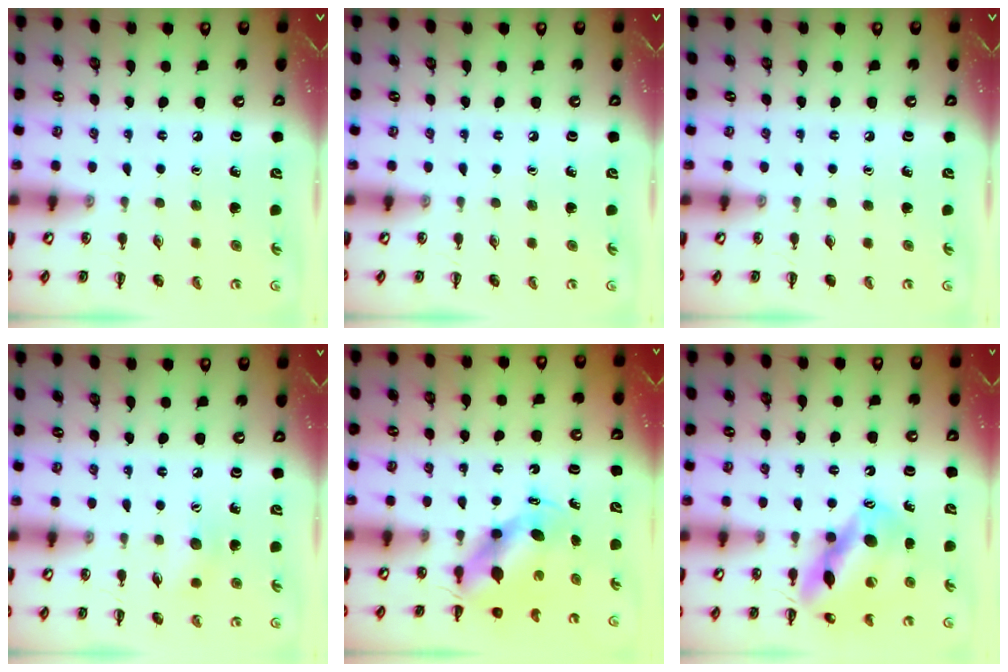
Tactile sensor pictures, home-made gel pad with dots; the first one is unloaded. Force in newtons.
{"total": 0.0}
{"total": 0.0}
{"total": 5.6, "press": 5.4, "slide": 1.3}
{"total": 5.5, "press": 5.3, "slide": 1.6}
{"total": 14.4, "press": 13.9, "slide": 3.9}